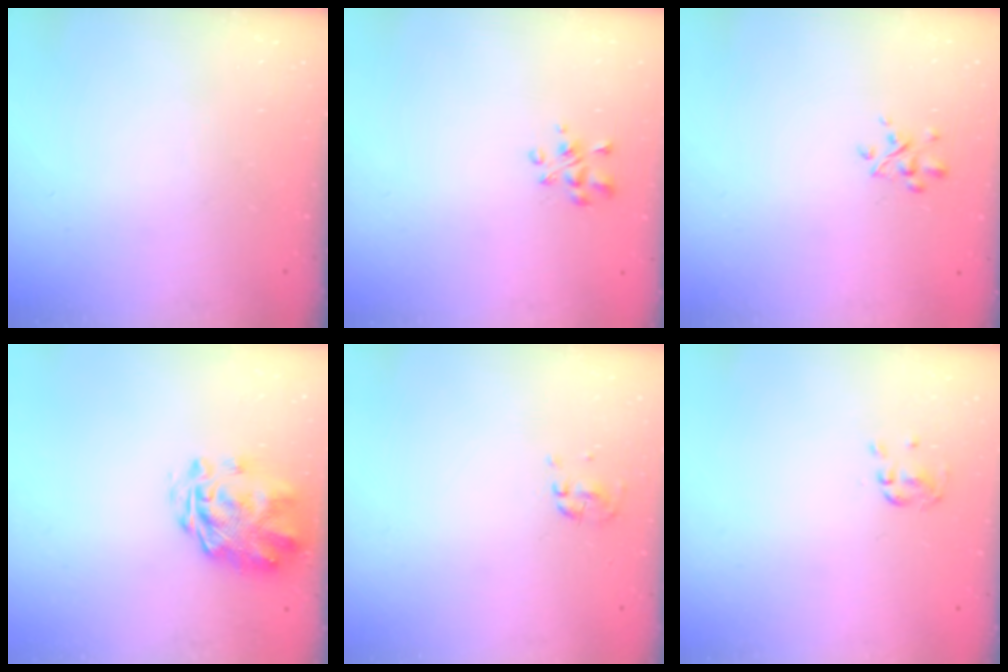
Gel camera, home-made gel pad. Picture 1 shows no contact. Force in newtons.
{"total": 3.9, "press": 3.9, "slide": 0.6}
{"total": 3.0, "press": 2.8, "slide": 1.1}
{"total": 3.1, "press": 2.7, "slide": 1.6}
{"total": 1.1, "press": 1.0, "slide": 0.5}
{"total": 2.0, "press": 1.9, "slide": 0.5}